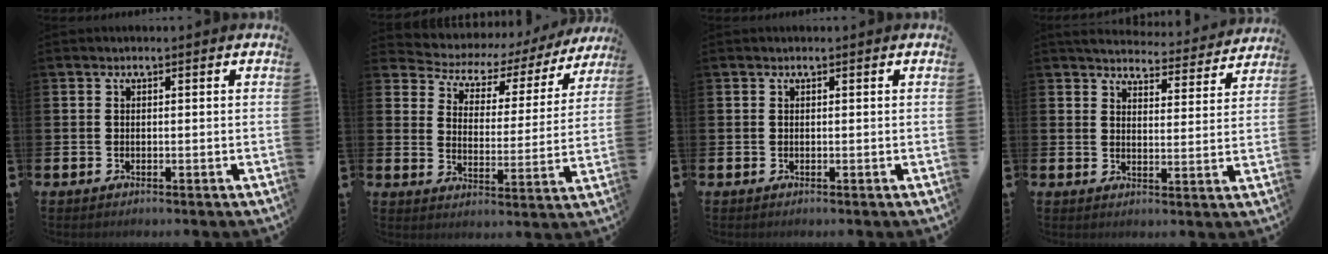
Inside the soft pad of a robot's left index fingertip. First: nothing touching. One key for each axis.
{"total": 4.5, "fx": 3.6, "fy": 2.5, "fz": 0.8, "tx": -0.046, "ty": -0.028, "tz": 0.053}
{"total": 0.0}
{"total": 4.6, "fx": 4.5, "fy": 0.7, "fz": 0.4, "tx": -0.014, "ty": -0.039, "tz": 0.074}